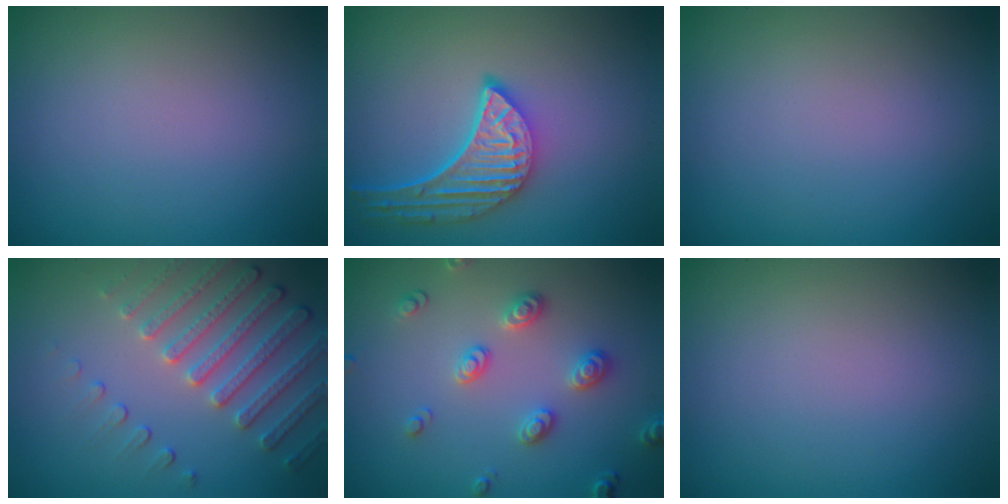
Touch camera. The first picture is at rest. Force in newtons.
{"total": 5.2, "press": 4.1, "slide": 3.2}
{"total": 0.0}
{"total": 4.7, "press": 4.0, "slide": 2.4}
{"total": 2.8, "press": 2.7, "slide": 0.8}
{"total": 0.0}